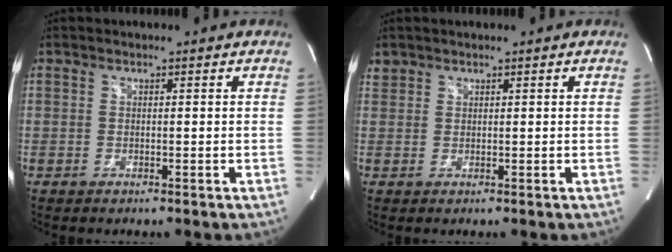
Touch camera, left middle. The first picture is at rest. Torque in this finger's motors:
{"motor_torque": [0.07, -0.06, 0.04, 0.01]}